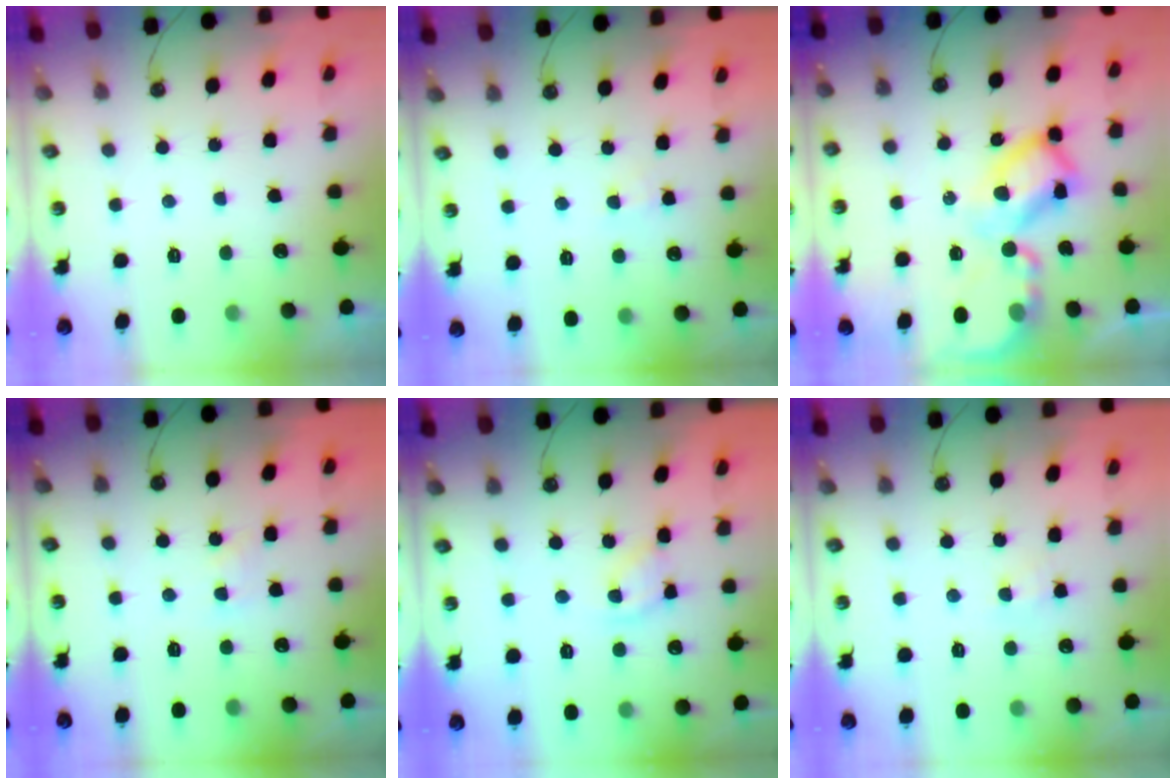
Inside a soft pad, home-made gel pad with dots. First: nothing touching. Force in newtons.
{"total": 2.5, "press": 2.5, "slide": 0.5}
{"total": 17.2, "press": 17.1, "slide": 1.8}
{"total": 4.2, "press": 4.1, "slide": 0.5}
{"total": 5.7, "press": 5.7, "slide": 0.4}
{"total": 5.8, "press": 5.8, "slide": 0.7}